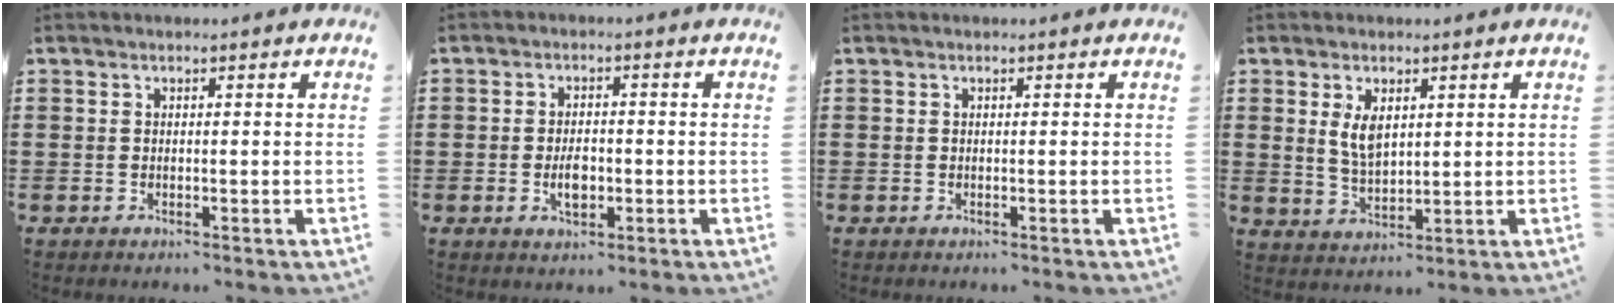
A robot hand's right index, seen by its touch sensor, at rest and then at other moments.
{"total": 3.6, "force": [-0.8, 1.9, 2.9], "torque": [-0.047, -0.001, -0.014]}
{"total": 0.0}
{"total": 4.6, "force": [1.6, 2.4, 3.6], "torque": [-0.070, 0.003, 0.027]}